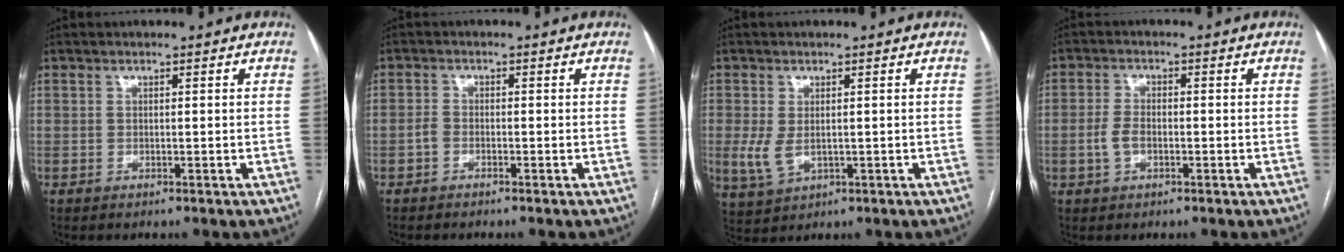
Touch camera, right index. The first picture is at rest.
{"total": 1.5, "force": [-1.0, 0.7, 0.8], "torque": [-0.017, 0.004, -0.021]}
{"total": 4.3, "force": [-0.2, 2.4, 3.5], "torque": [-0.084, -0.008, 0.006]}
{"total": 3.5, "force": [-0.9, 2.0, 2.8], "torque": [-0.064, 0.008, -0.016]}